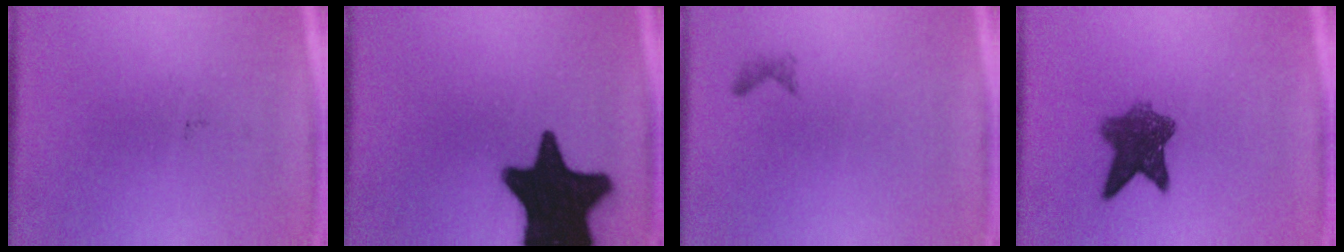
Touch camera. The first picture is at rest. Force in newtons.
{"total": 19.2}
{"total": 0.6}
{"total": 7.1}